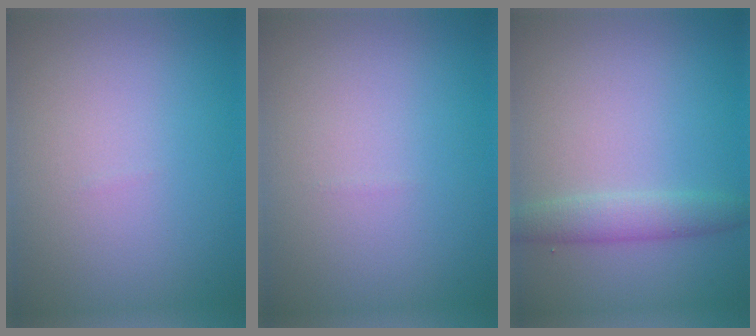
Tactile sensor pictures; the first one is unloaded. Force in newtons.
{"total": 0.0}
{"total": 2.4, "press": 2.4, "slide": 0.1}